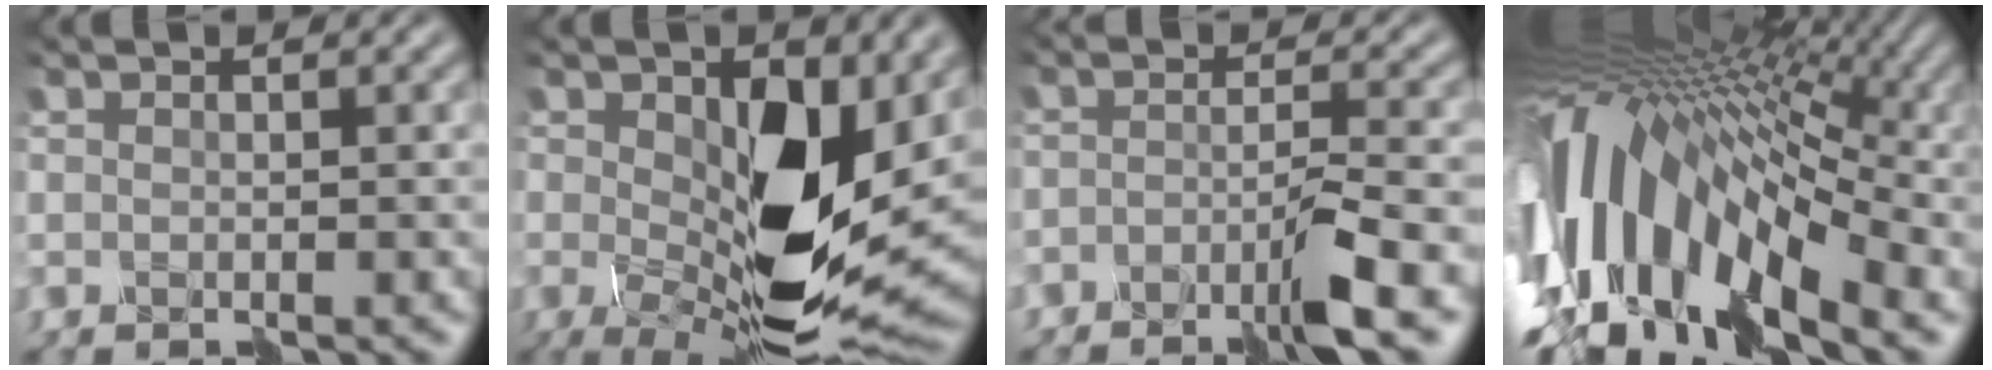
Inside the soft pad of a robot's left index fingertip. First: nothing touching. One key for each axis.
{"total": 12.0, "fx": -0.2, "fy": 6.7, "fz": 10.0, "tx": -0.194, "ty": -0.021, "tz": 0.001}
{"total": 3.6, "fx": -2.7, "fy": 0.1, "fz": 2.3, "tx": -0.049, "ty": 0.004, "tz": -0.058}
{"total": 14.2, "fx": -1.1, "fy": 7.4, "fz": 12.0, "tx": -0.232, "ty": 0.037, "tz": -0.031}